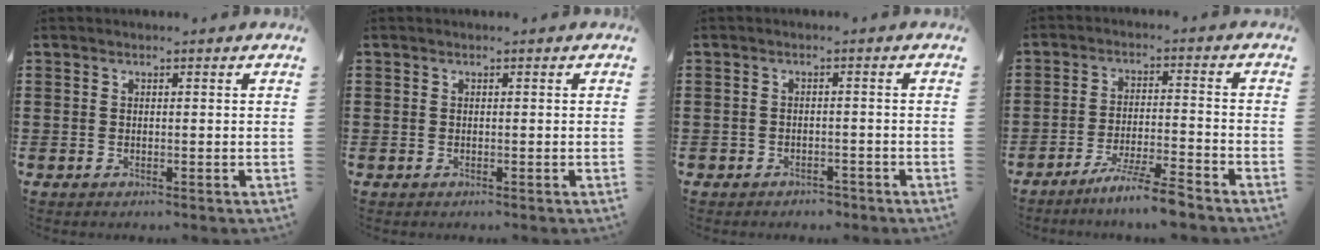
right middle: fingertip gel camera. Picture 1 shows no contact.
{"total": 0.0}
{"total": 1.6, "force": [-1.5, 0.6, -0.2], "torque": [-0.004, 0.002, -0.036]}
{"total": 6.5, "force": [-5.5, -0.4, 3.3], "torque": [-0.064, -0.012, -0.104]}